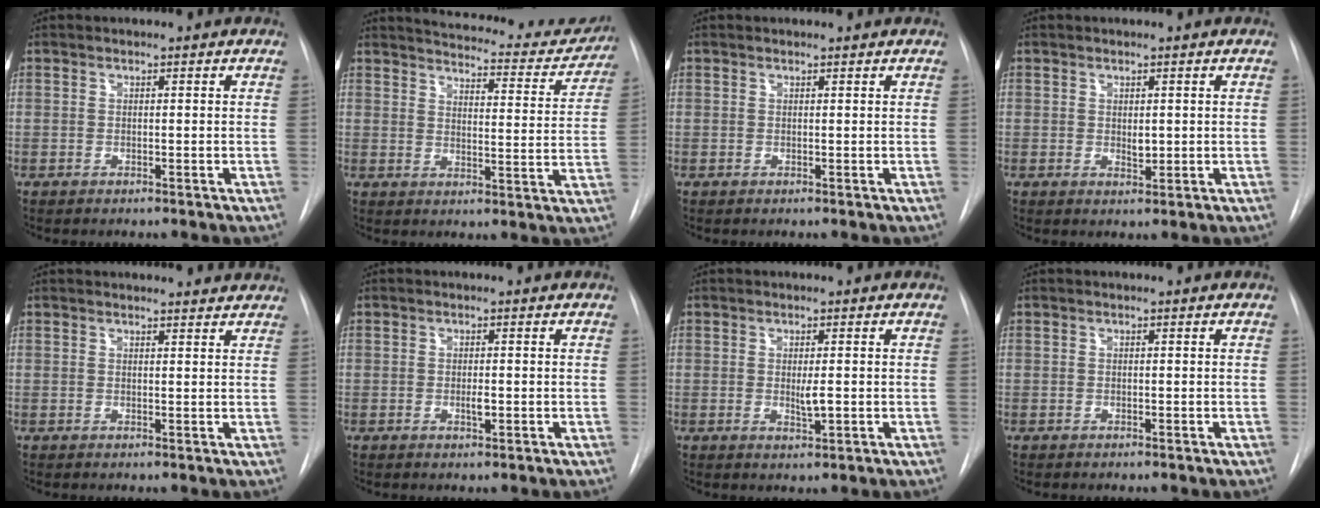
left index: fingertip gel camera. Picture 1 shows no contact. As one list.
[{"total": 18.6, "force": [17.3, 4.1, 5.3], "torque": [-0.058, -0.040, 0.200]}, {"total": 1.1, "force": [1.1, 0.0, 0.1], "torque": [-0.006, 0.008, 0.016]}, {"total": 1.4, "force": [0.3, 0.7, 1.2], "torque": [-0.017, -0.006, 0.009]}, {"total": 7.4, "force": [7.2, 1.1, 1.3], "torque": [-0.007, 0.012, 0.069]}, {"total": 1.1, "force": [-0.1, 0.3, 1.1], "torque": [-0.019, -0.002, -0.002]}, {"total": 2.0, "force": [0.1, 0.3, 1.9], "torque": [-0.036, -0.005, 0.003]}, {"total": 0.0}]